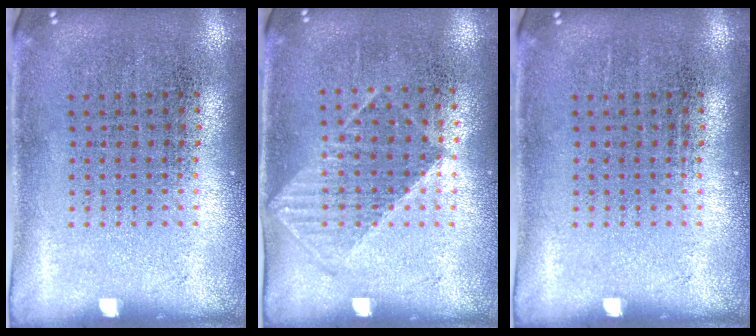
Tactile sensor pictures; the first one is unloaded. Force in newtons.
{"total": 1.0, "press": 0.9, "slide": 0.5}
{"total": 0.0}